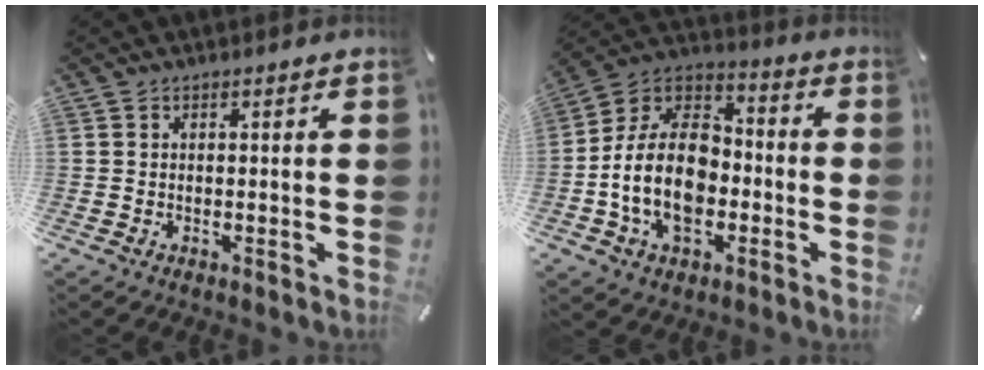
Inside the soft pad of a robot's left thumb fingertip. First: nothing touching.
{"total": 17.3, "force": [-4.6, 12.0, 11.6], "torque": [-0.254, 0.020, -0.090]}